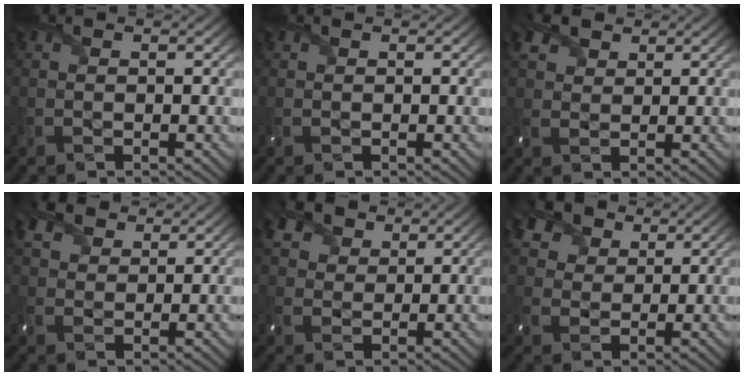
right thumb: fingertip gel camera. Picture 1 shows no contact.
{"total": 0.5, "force": [0.4, 0.2, 0.2], "torque": [-0.010, 0.003, 0.010]}
{"total": 4.4, "force": [2.8, 2.7, 2.0], "torque": [-0.052, 0.008, 0.053]}
{"total": 5.3, "force": [3.4, 3.2, 2.6], "torque": [-0.067, 0.011, 0.064]}
{"total": 5.8, "force": [3.6, 3.8, 2.5], "torque": [-0.073, 0.011, 0.064]}
{"total": 7.4, "force": [4.6, 4.8, 3.2], "torque": [-0.109, 0.016, 0.080]}